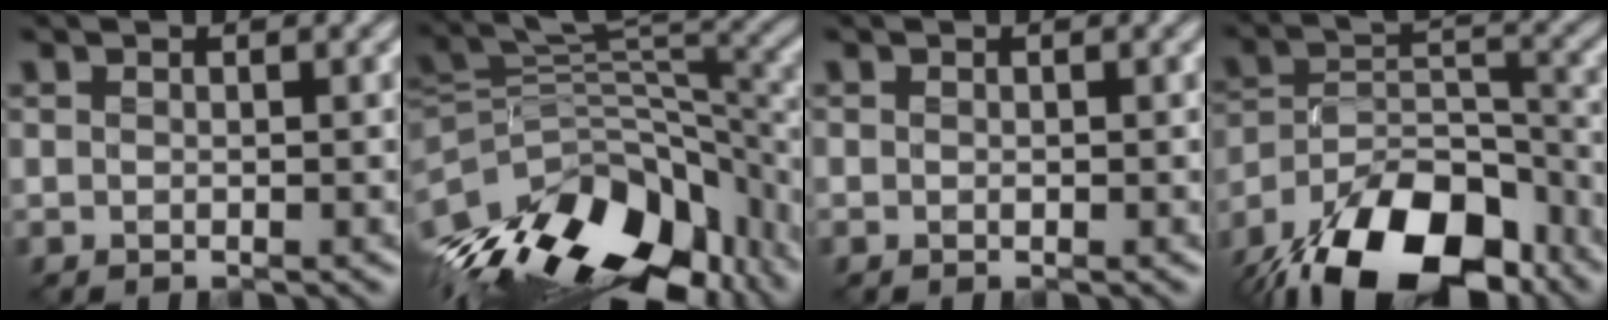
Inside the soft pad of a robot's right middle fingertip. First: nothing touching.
{"total": 15.0, "force": [-8.5, 8.1, 9.3], "torque": [-0.202, -0.007, -0.134]}
{"total": 0.0}
{"total": 14.7, "force": [-10.8, 6.8, 7.5], "torque": [-0.144, -0.006, -0.173]}